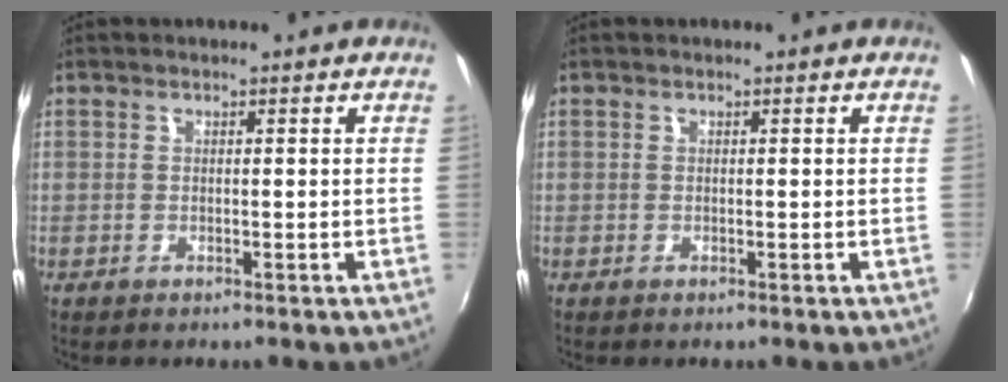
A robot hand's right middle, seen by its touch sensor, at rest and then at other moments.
{"total": 0.0}